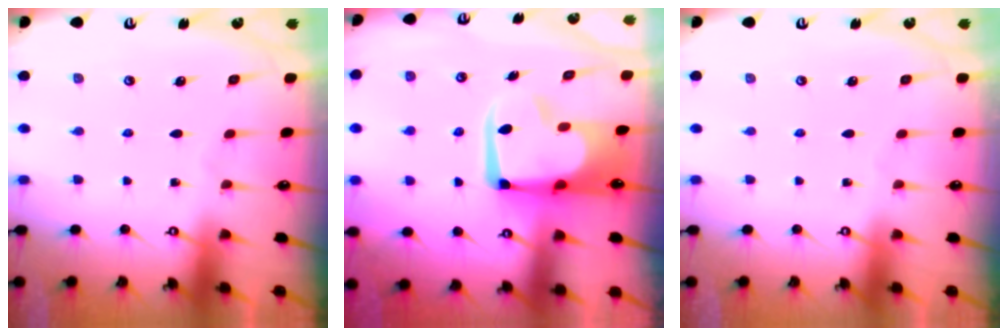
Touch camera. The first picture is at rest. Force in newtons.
{"total": 7.1, "press": 7.0, "slide": 1.2}
{"total": 0.0}